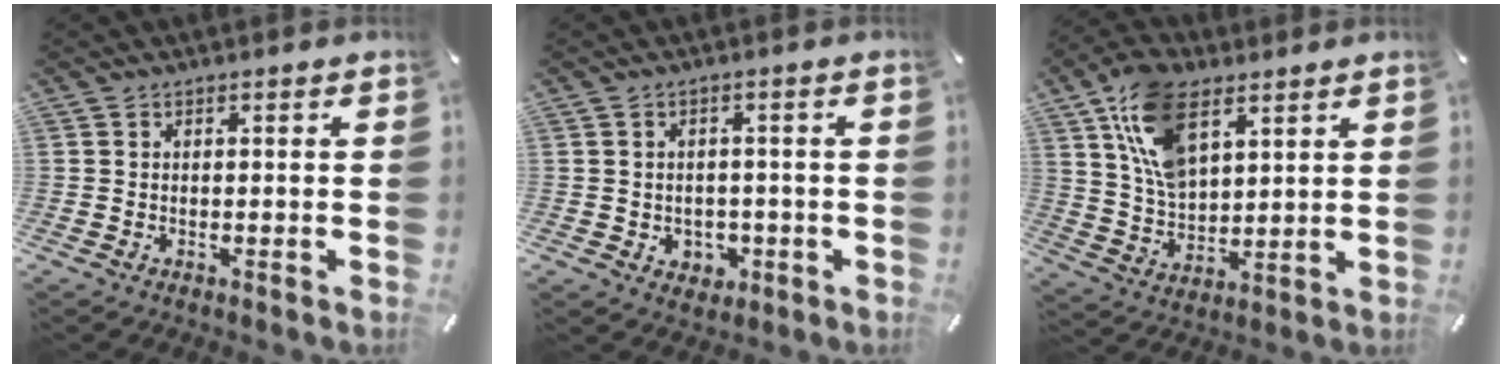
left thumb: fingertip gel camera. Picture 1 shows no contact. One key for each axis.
{"total": 3.6, "fx": -0.4, "fy": 3.5, "fz": 0.9, "tx": -0.005, "ty": 0.001, "tz": -0.011}
{"total": 13.9, "fx": 7.0, "fy": 8.1, "fz": 8.8, "tx": -0.205, "ty": -0.017, "tz": 0.129}